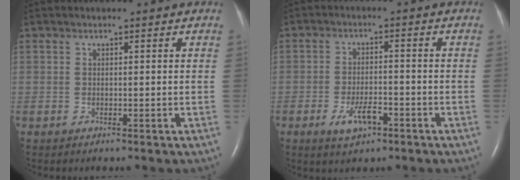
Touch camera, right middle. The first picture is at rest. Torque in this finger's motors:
{"motor_torque": [0.06, -0.09, 0.30, 0.08]}